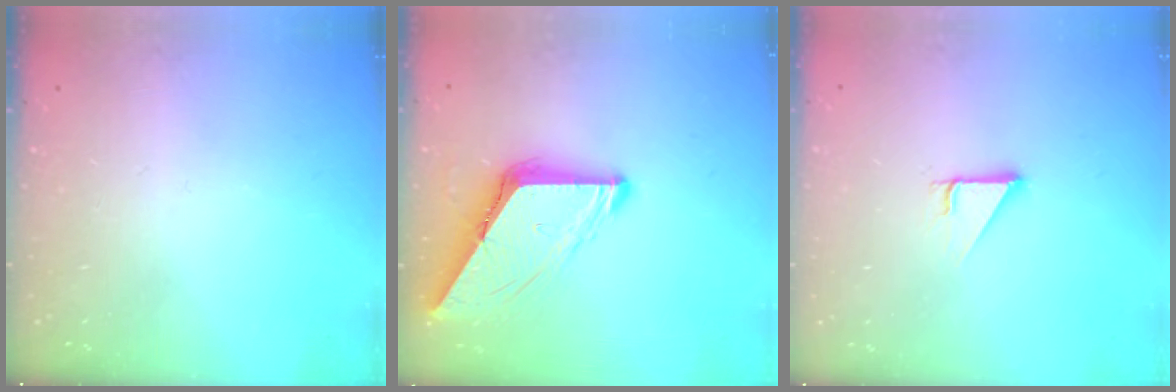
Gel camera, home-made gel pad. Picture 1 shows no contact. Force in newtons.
{"total": 10.1, "press": 10.0, "slide": 1.1}
{"total": 2.7, "press": 2.7, "slide": 0.3}